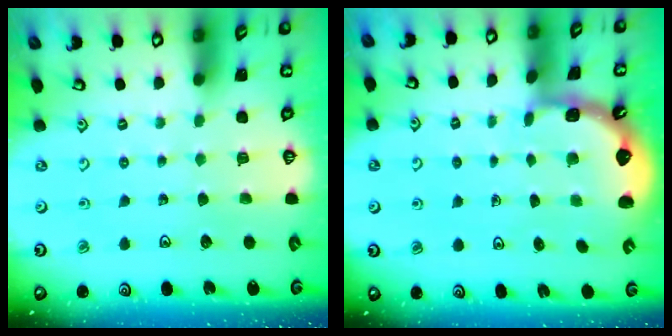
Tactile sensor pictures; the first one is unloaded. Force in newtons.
{"total": 1.4, "press": 1.3, "slide": 0.1}